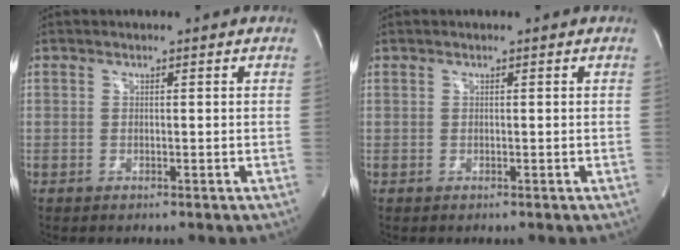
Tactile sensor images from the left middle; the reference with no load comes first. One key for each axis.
{"total": 0.0}